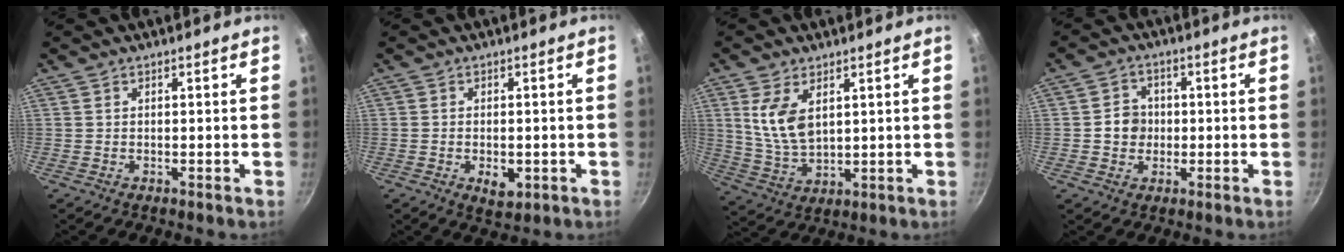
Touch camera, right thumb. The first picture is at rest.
{"total": 4.5, "force": [-1.3, 2.5, 3.4], "torque": [-0.045, 0.000, -0.012]}
{"total": 9.4, "force": [3.2, 5.2, 7.1], "torque": [-0.133, -0.028, 0.073]}
{"total": 5.0, "force": [-0.3, 4.6, 2.1], "torque": [-0.003, 0.009, -0.010]}